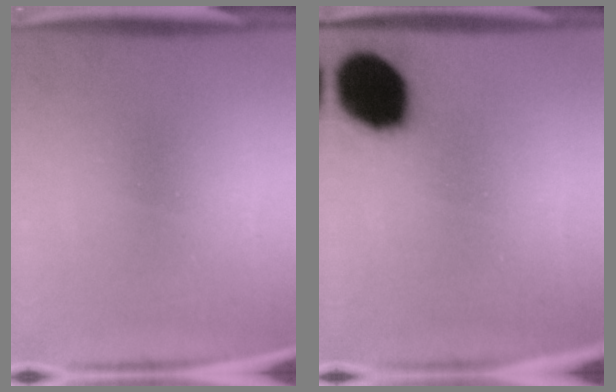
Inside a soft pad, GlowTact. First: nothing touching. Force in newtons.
{"total": 17.4}